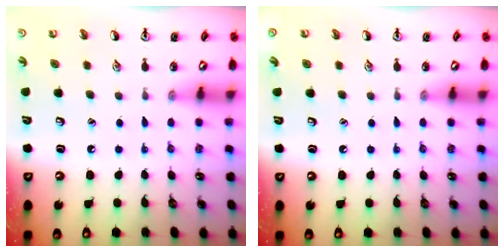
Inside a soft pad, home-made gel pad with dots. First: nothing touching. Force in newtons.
{"total": 0.0}